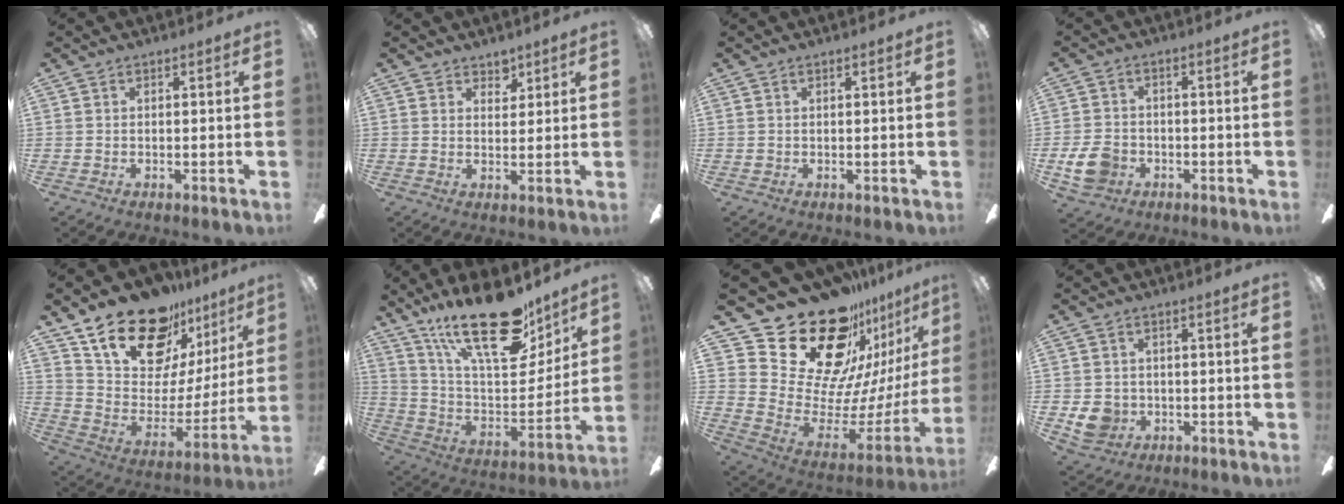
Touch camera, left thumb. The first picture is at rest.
{"total": 3.3, "force": [2.8, 1.7, 0.5], "torque": [0.001, -0.013, 0.050]}
{"total": 0.5, "force": [0.2, 0.2, 0.4], "torque": [-0.008, 0.004, 0.003]}
{"total": 7.5, "force": [-2.7, 5.8, 3.9], "torque": [-0.094, 0.012, -0.054]}
{"total": 22.8, "force": [16.1, 11.5, 11.2], "torque": [-0.195, -0.100, 0.294]}
{"total": 26.5, "force": [17.4, 10.8, 16.8], "torque": [-0.266, -0.103, 0.297]}
{"total": 29.3, "force": [18.9, 15.7, 16.0], "torque": [-0.258, -0.159, 0.385]}
{"total": 5.6, "force": [-0.9, 5.2, 2.0], "torque": [-0.053, 0.008, -0.015]}